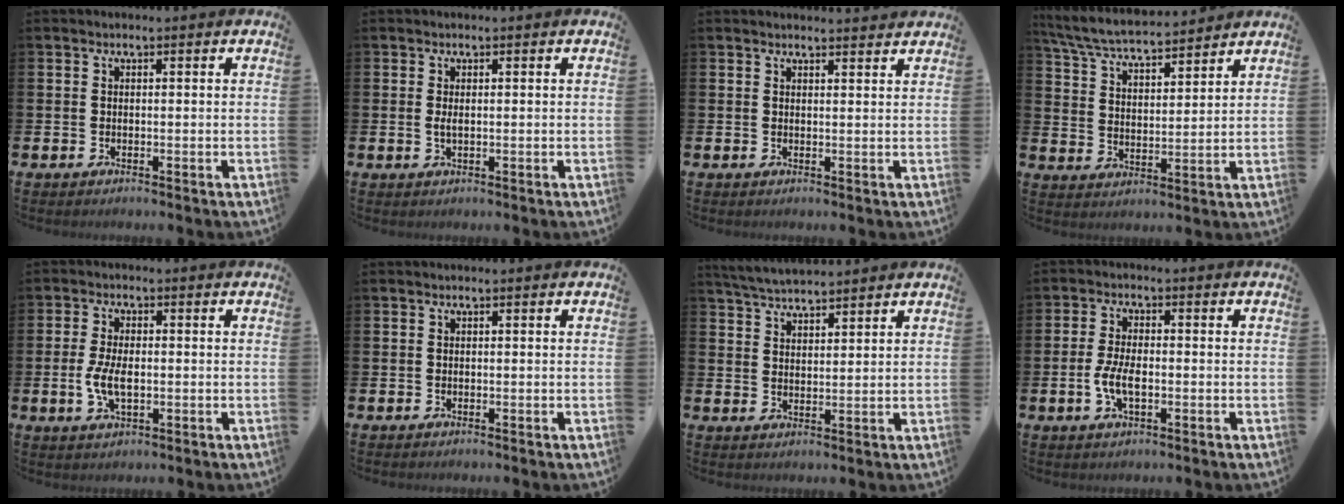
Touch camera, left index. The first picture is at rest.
{"total": 1.1, "force": [0.2, 0.3, 1.0], "torque": [-0.005, -0.004, -0.002]}
{"total": 1.7, "force": [1.7, 0.0, 0.0], "torque": [0.009, -0.012, 0.029]}
{"total": 6.3, "force": [6.0, 0.8, 1.6], "torque": [-0.057, -0.037, 0.104]}
{"total": 4.4, "force": [-0.4, 2.2, 3.8], "torque": [-0.070, 0.000, -0.011]}
{"total": 0.0}
{"total": 4.5, "force": [4.4, 0.3, 0.7], "torque": [-0.031, -0.017, 0.082]}
{"total": 4.5, "force": [-0.9, 2.0, 3.9], "torque": [-0.075, -0.003, -0.020]}